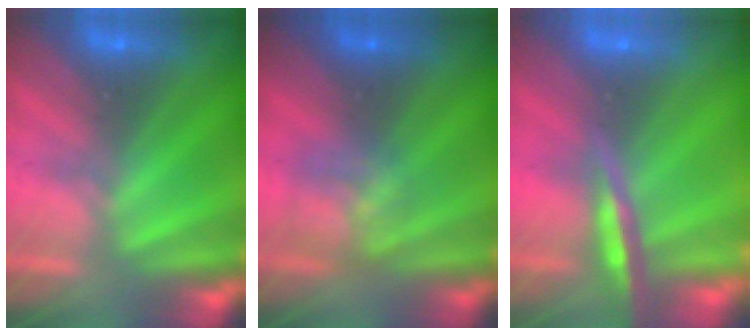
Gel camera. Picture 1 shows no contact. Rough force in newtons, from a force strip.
{"total": 2.6}
{"total": 7.5}